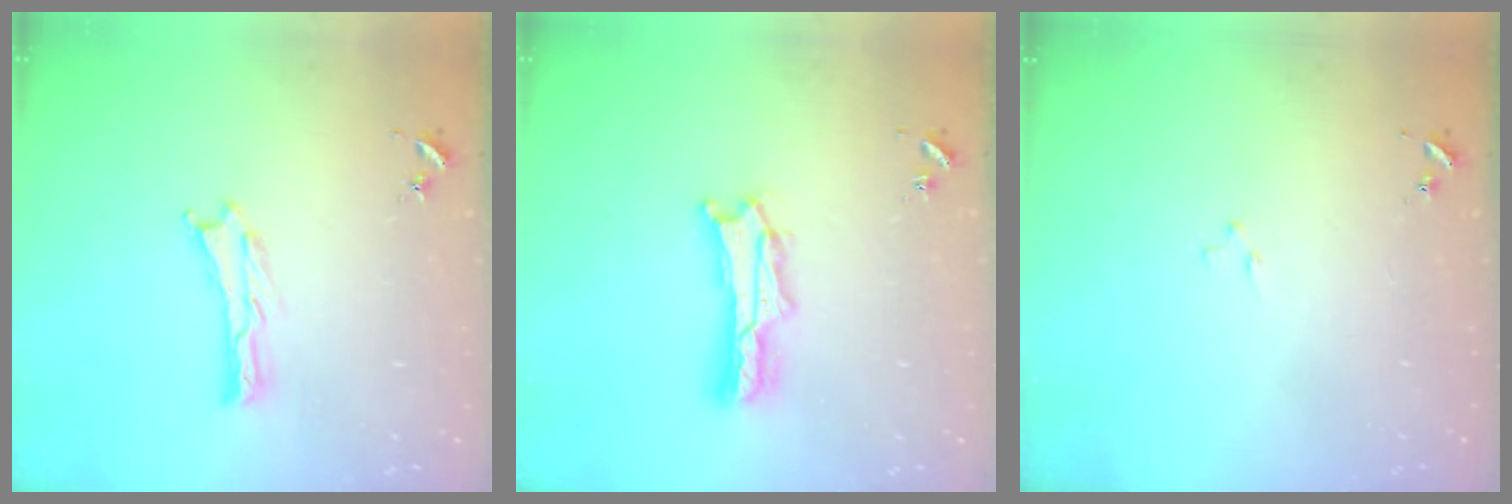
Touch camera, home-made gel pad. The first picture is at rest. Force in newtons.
{"total": 2.7, "press": 2.7, "slide": 0.4}
{"total": 0.7, "press": 0.7, "slide": 0.2}